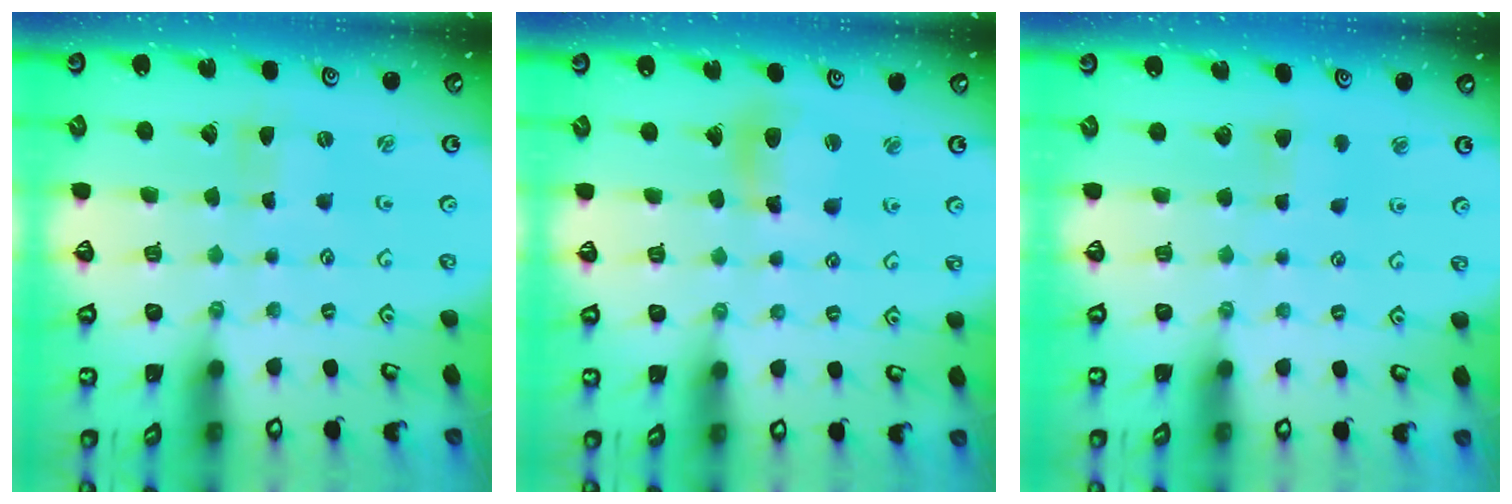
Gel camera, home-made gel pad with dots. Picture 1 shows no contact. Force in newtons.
{"total": 10.4, "press": 10.3, "slide": 1.2}
{"total": 3.5, "press": 3.4, "slide": 0.5}